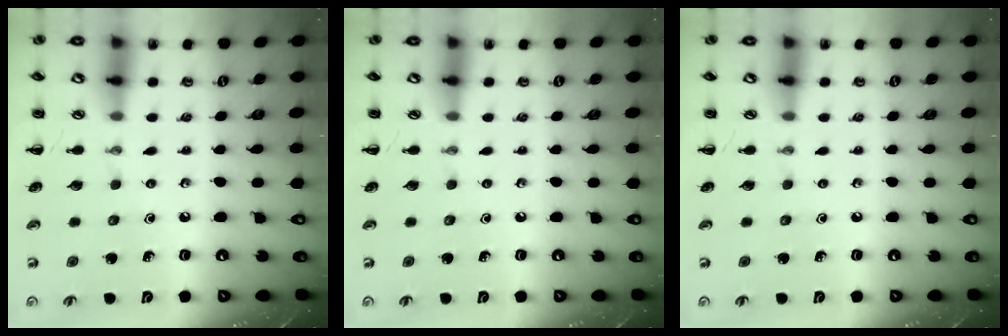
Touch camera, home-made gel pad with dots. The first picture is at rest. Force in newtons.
{"total": 0.0}
{"total": 0.0}